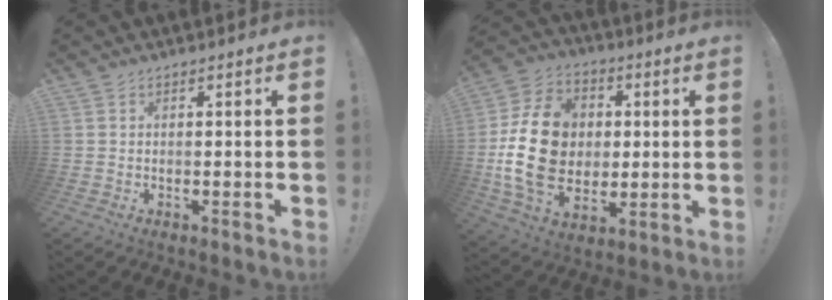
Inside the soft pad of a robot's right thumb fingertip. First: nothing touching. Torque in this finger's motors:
{"motor_torque": [1.37, 0.96, 1.61, -1.14, 0.55]}